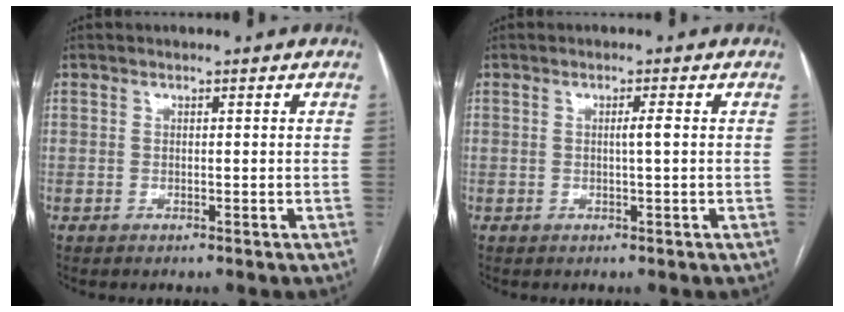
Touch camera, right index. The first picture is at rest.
{"total": 1.4, "force": [0.1, -0.2, 1.4], "torque": [-0.025, 0.001, 0.001]}